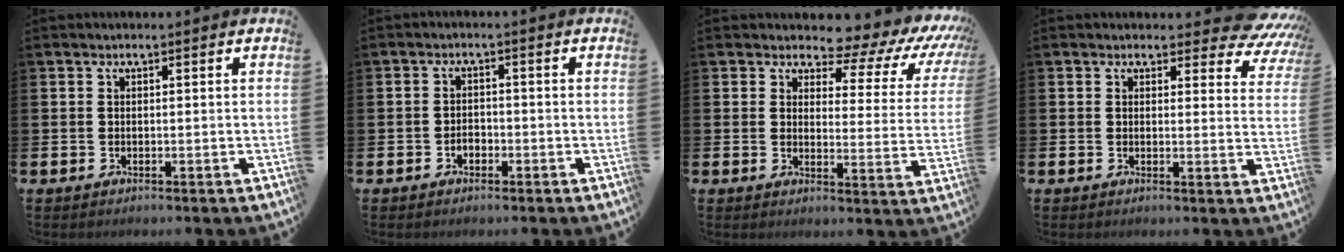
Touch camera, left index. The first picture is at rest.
{"total": 1.7, "force": [-0.9, 1.2, 0.8], "torque": [-0.017, 0.002, -0.020]}
{"total": 5.4, "force": [4.5, 2.4, 1.7], "torque": [-0.019, -0.054, 0.063]}
{"total": 3.7, "force": [3.0, 1.7, 1.3], "torque": [-0.005, -0.031, 0.044]}